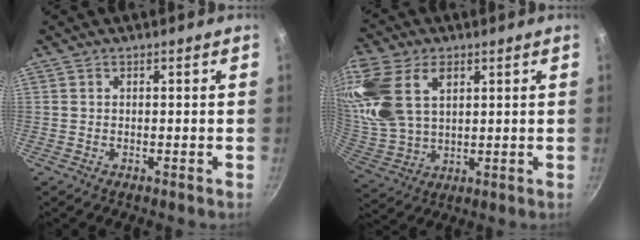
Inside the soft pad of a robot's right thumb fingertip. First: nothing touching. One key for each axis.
{"total": 19.1, "fx": 7.1, "fy": 12.0, "fz": 13.0, "tx": -0.285, "ty": -0.003, "tz": 0.148}